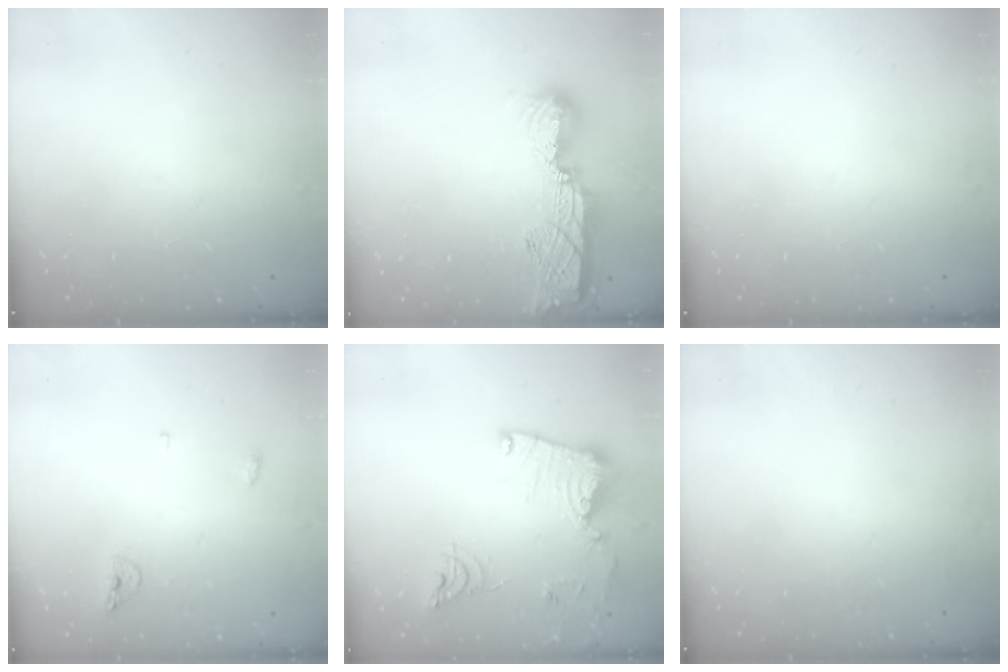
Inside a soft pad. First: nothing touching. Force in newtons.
{"total": 11.5, "press": 11.5, "slide": 0.7}
{"total": 0.0}
{"total": 5.6, "press": 5.5, "slide": 1.0}
{"total": 18.4, "press": 18.3, "slide": 1.9}
{"total": 0.0}